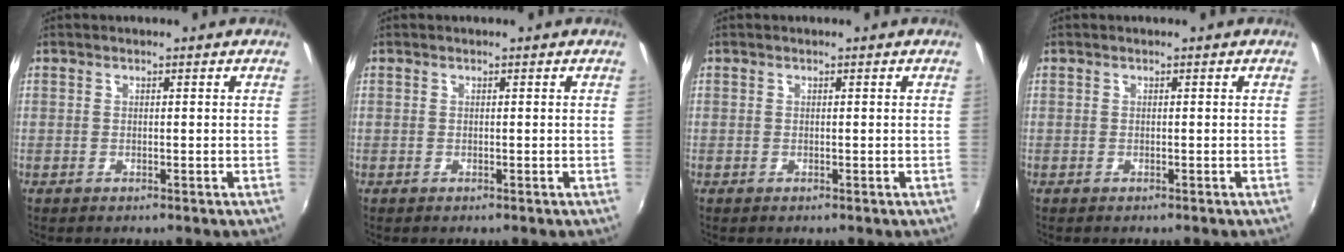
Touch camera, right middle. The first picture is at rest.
{"total": 0.0}
{"total": 0.0}
{"total": 0.0}